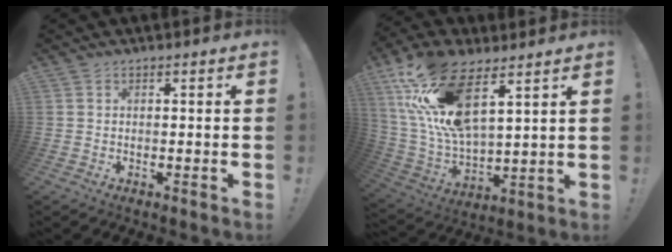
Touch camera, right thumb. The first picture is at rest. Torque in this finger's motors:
{"motor_torque": [2.33, 2.68, 2.25, 0.52, 0.62]}